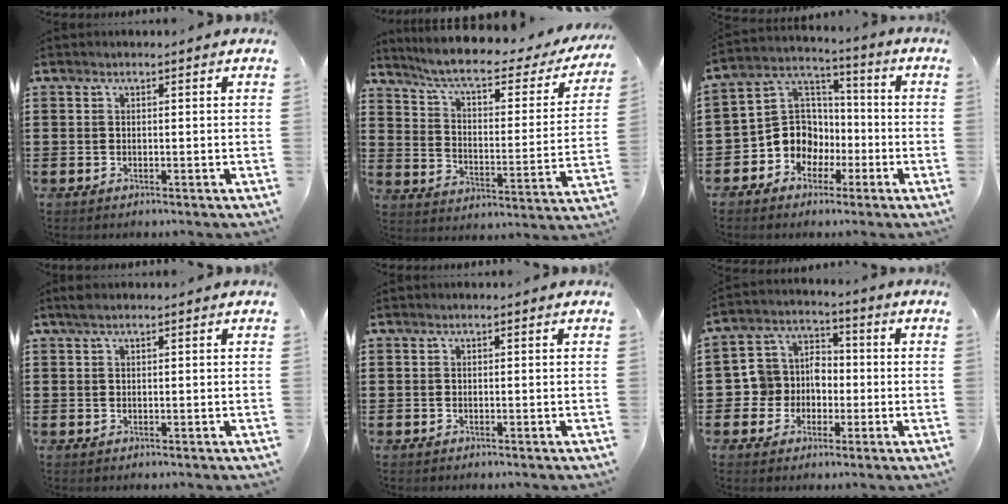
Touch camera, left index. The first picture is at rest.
{"total": 7.0, "force": [5.4, 1.2, 4.2], "torque": [-0.096, -0.035, 0.087]}
{"total": 8.8, "force": [-3.1, 7.8, 2.3], "torque": [-0.084, 0.012, -0.061]}
{"total": 1.1, "force": [0.6, 0.3, 0.9], "torque": [-0.018, 0.002, 0.011]}
{"total": 0.0}
{"total": 6.6, "force": [-1.0, 6.4, 1.5], "torque": [-0.070, 0.007, -0.024]}